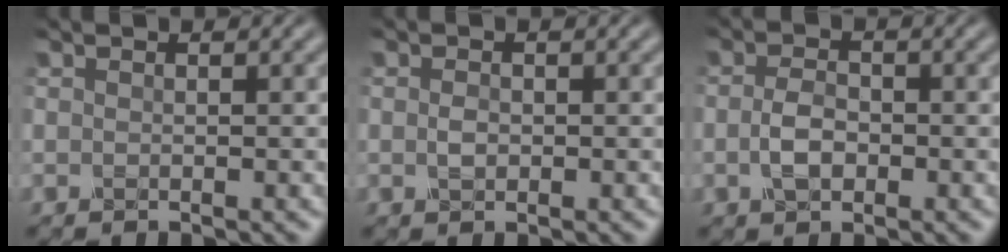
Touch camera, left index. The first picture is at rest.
{"total": 1.2, "force": [0.0, 0.8, 0.9], "torque": [-0.019, -0.002, -0.001]}
{"total": 2.6, "force": [-0.5, 1.6, 2.0], "torque": [-0.043, 0.000, -0.013]}